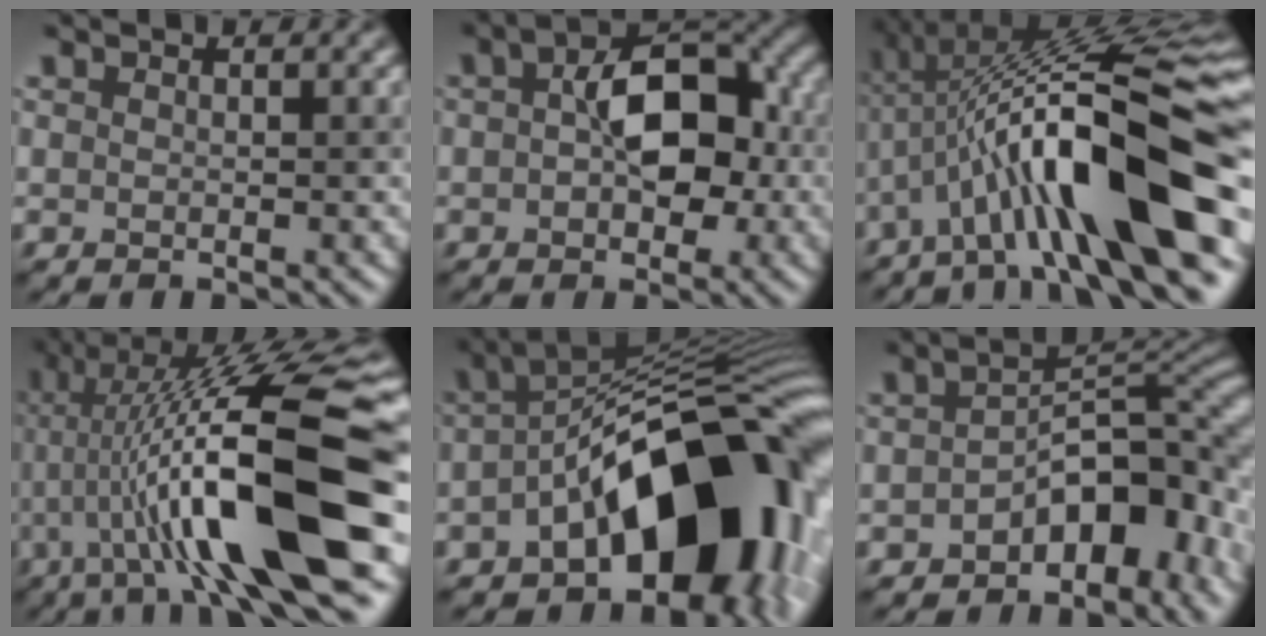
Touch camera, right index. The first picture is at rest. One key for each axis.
{"total": 7.5, "fx": 0.6, "fy": 4.3, "fz": 6.1, "tx": -0.084, "ty": 0.012, "tz": 0.007}
{"total": 14.1, "fx": -3.3, "fy": 3.1, "fz": 13.4, "tx": -0.200, "ty": 0.028, "tz": -0.049}
{"total": 14.7, "fx": -1.5, "fy": 2.5, "fz": 14.4, "tx": -0.221, "ty": 0.025, "tz": -0.021}
{"total": 15.5, "fx": -4.6, "fy": 8.4, "fz": 12.2, "tx": -0.127, "ty": 0.016, "tz": -0.080}
{"total": 7.9, "fx": -3.4, "fy": 4.3, "fz": 5.7, "tx": -0.057, "ty": 0.008, "tz": -0.061}